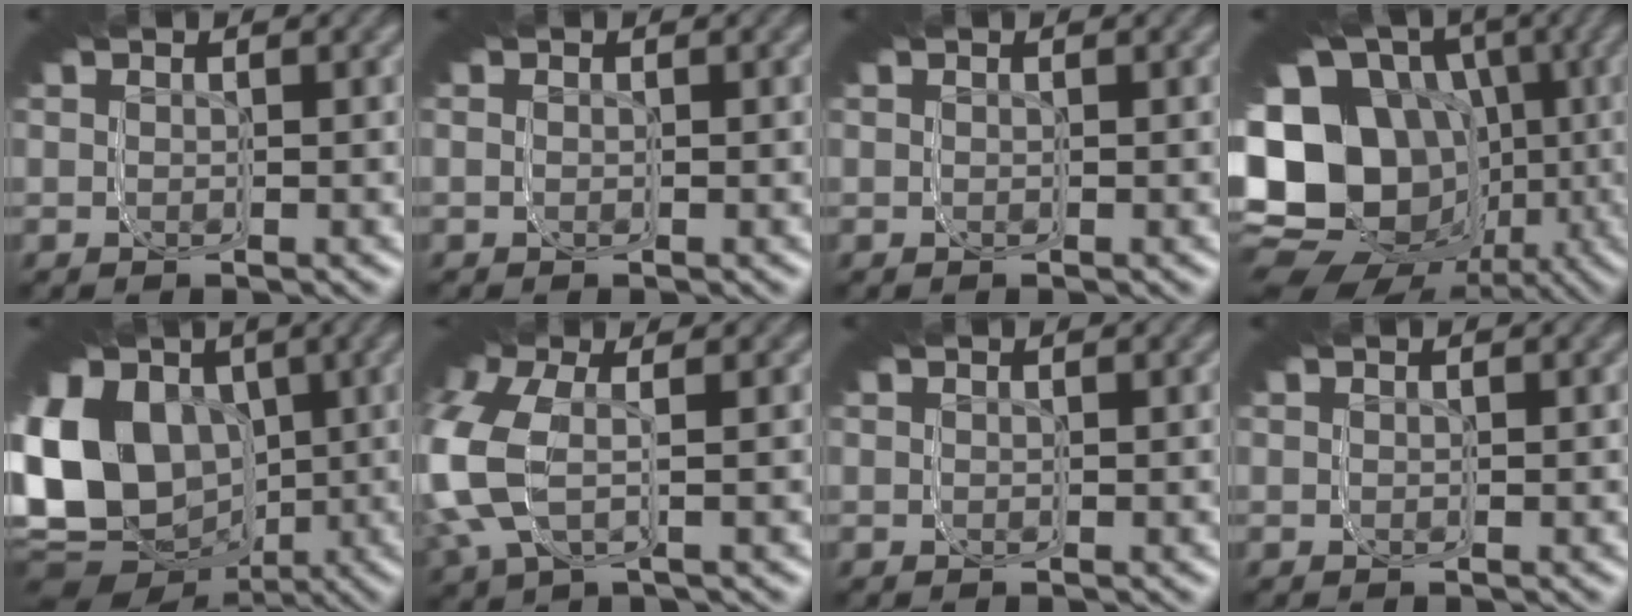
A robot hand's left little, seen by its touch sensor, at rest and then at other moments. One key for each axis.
{"total": 0.0}
{"total": 0.0}
{"total": 19.0, "fx": -3.8, "fy": 12.5, "fz": 13.9, "tx": -0.198, "ty": -0.029, "tz": -0.059}
{"total": 14.3, "fx": -2.1, "fy": 10.1, "fz": 9.9, "tx": -0.147, "ty": -0.012, "tz": -0.040}
{"total": 6.1, "fx": -1.6, "fy": 4.3, "fz": 4.0, "tx": -0.104, "ty": -0.002, "tz": -0.028}
{"total": 0.0}
{"total": 0.0}